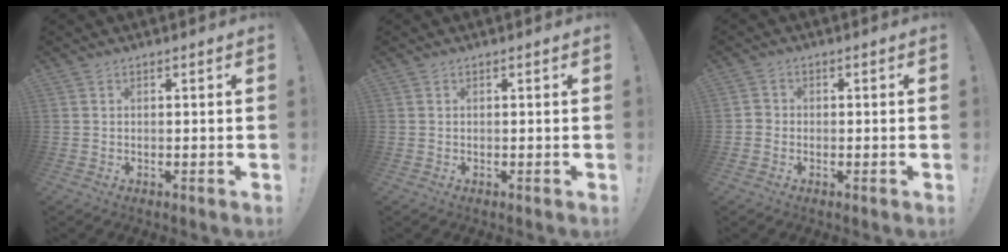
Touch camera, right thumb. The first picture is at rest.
{"total": 0.0}
{"total": 1.9, "force": [-0.9, 1.4, 0.8], "torque": [-0.011, 0.008, -0.017]}